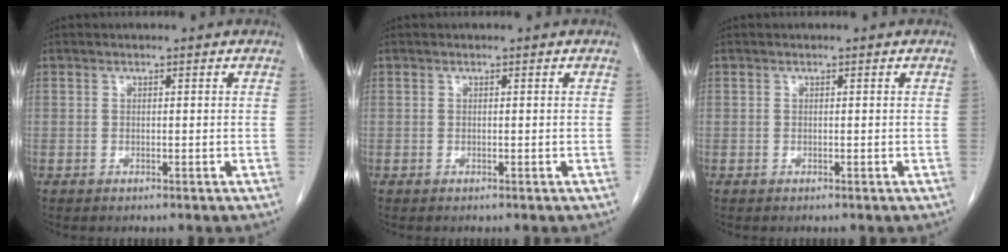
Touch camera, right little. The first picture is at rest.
{"total": 0.0}
{"total": 0.0}